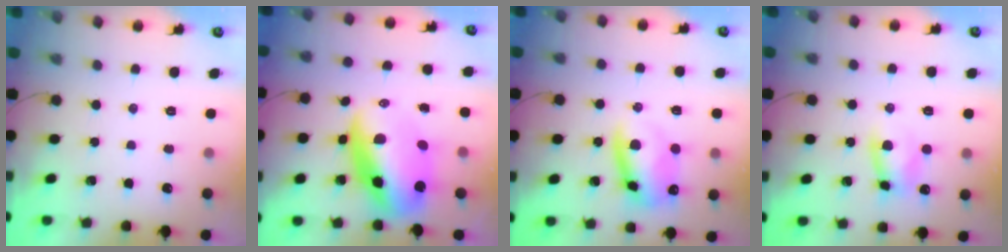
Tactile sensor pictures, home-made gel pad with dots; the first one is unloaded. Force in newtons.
{"total": 14.0, "press": 13.5, "slide": 3.5}
{"total": 10.8, "press": 10.5, "slide": 2.5}
{"total": 6.9, "press": 6.8, "slide": 0.3}